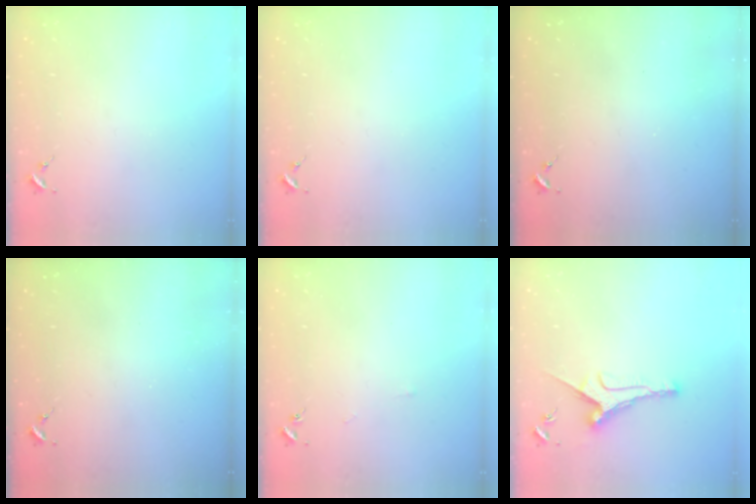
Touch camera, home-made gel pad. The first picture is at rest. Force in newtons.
{"total": 0.0}
{"total": 0.0}
{"total": 0.0}
{"total": 1.7, "press": 1.7, "slide": 0.3}
{"total": 8.7, "press": 8.7, "slide": 0.4}